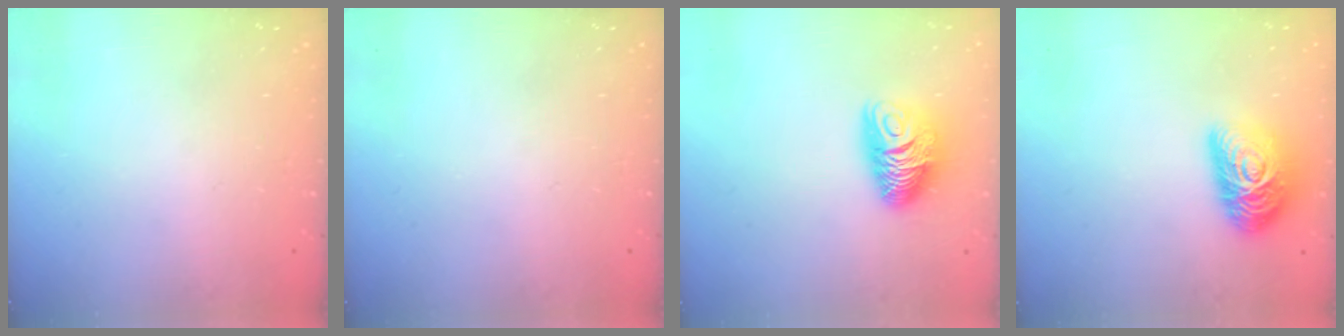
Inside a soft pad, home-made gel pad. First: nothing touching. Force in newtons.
{"total": 0.0}
{"total": 10.0, "press": 9.9, "slide": 1.1}
{"total": 15.9, "press": 15.9, "slide": 0.8}